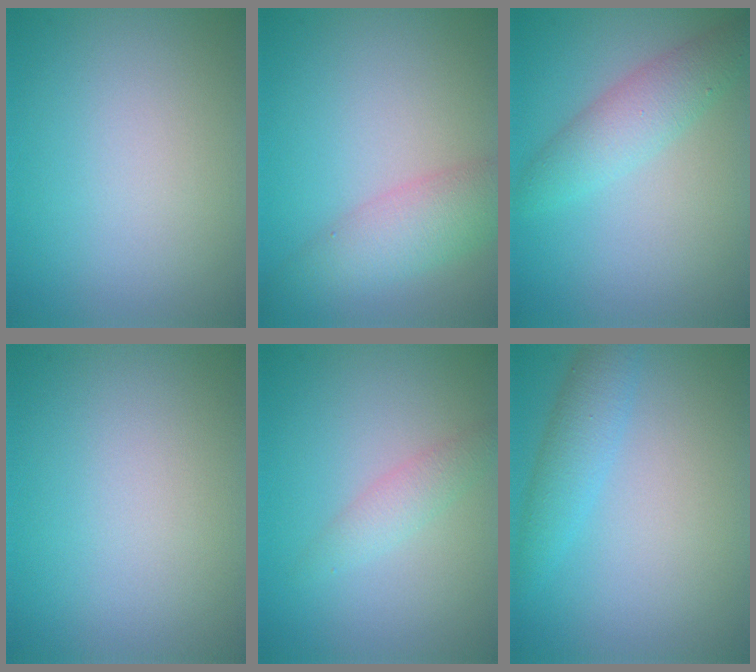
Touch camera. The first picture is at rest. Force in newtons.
{"total": 4.3, "press": 4.3, "slide": 0.1}
{"total": 3.4, "press": 3.4, "slide": 0.1}
{"total": 0.0}
{"total": 1.7, "press": 1.7, "slide": 0.1}
{"total": 2.7, "press": 2.7, "slide": 0.0}